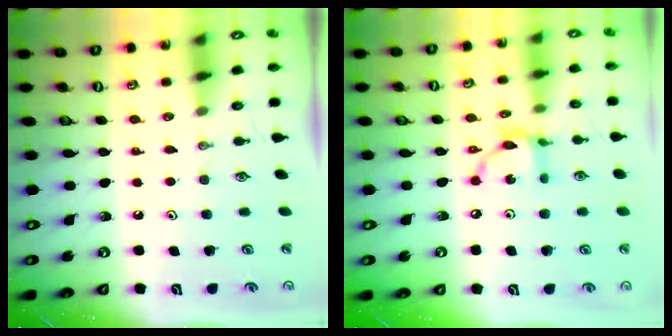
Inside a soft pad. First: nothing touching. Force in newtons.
{"total": 8.5, "press": 8.5, "slide": 0.4}